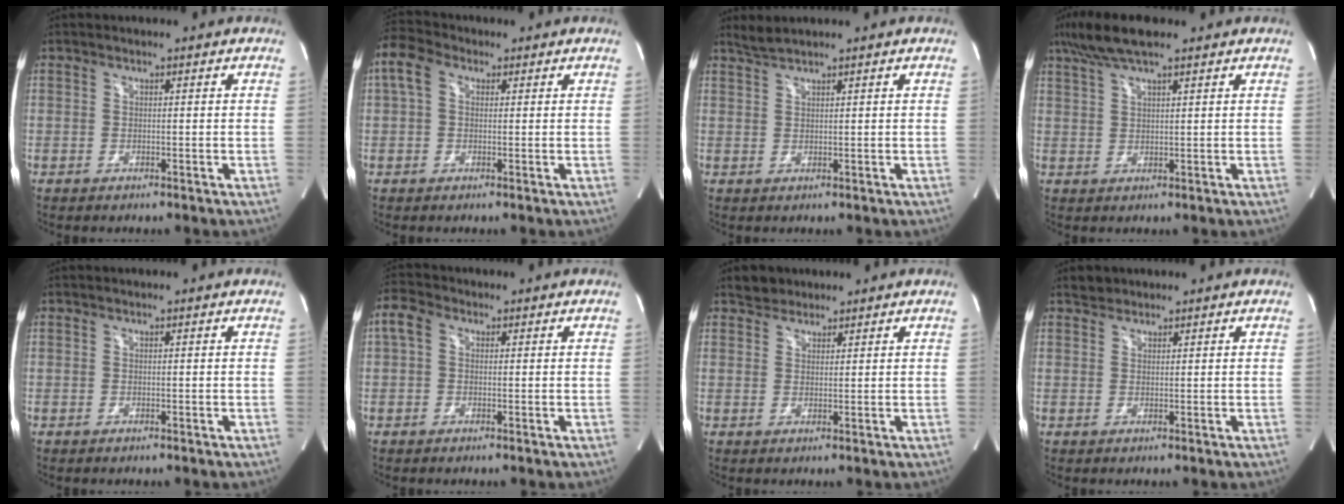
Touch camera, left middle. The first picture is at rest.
{"total": 5.9, "force": [1.9, 4.0, 3.9], "torque": [-0.105, 0.036, 0.034]}
{"total": 1.9, "force": [1.8, -0.4, 0.4], "torque": [-0.011, 0.009, 0.041]}
{"total": 7.7, "force": [5.6, 1.3, 5.1], "torque": [-0.102, 0.029, 0.101]}
{"total": 0.0}
{"total": 3.7, "force": [0.9, 2.6, 2.5], "torque": [-0.068, 0.025, 0.016]}
{"total": 2.5, "force": [2.0, 1.5, 0.0], "torque": [-0.001, 0.012, 0.031]}
{"total": 1.4, "force": [1.2, 0.7, -0.1], "torque": [0.003, 0.007, 0.019]}